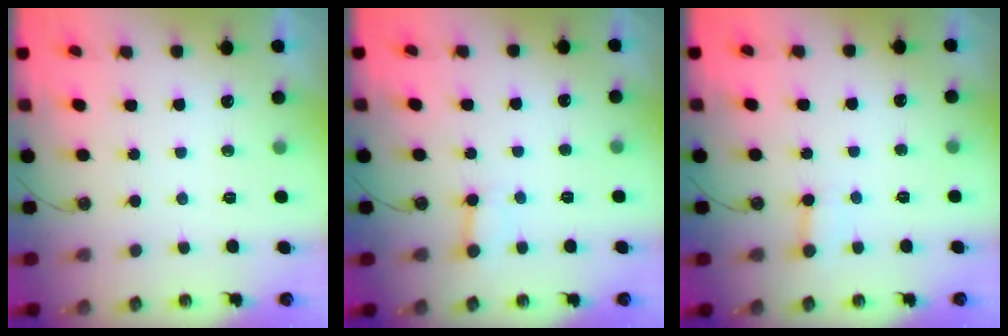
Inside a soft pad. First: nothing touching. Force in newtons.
{"total": 2.6, "press": 2.6, "slide": 0.2}
{"total": 2.5, "press": 2.5, "slide": 0.4}